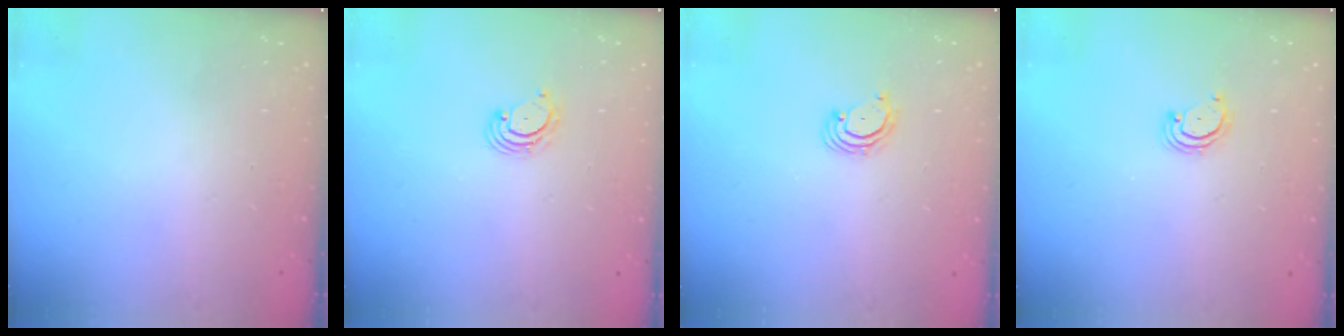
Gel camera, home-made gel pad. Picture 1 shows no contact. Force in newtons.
{"total": 3.8, "press": 3.8, "slide": 0.5}
{"total": 2.7, "press": 2.7, "slide": 0.3}
{"total": 2.5, "press": 2.5, "slide": 0.3}